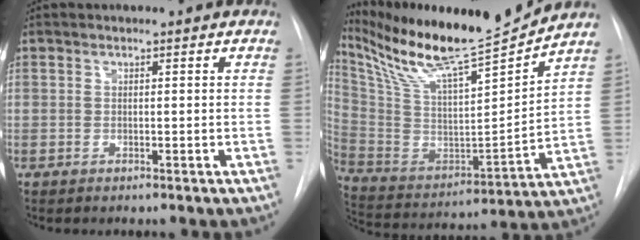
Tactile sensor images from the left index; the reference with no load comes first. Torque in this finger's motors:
{"motor_torque": [0.36, -0.90, 0.25, 0.11]}